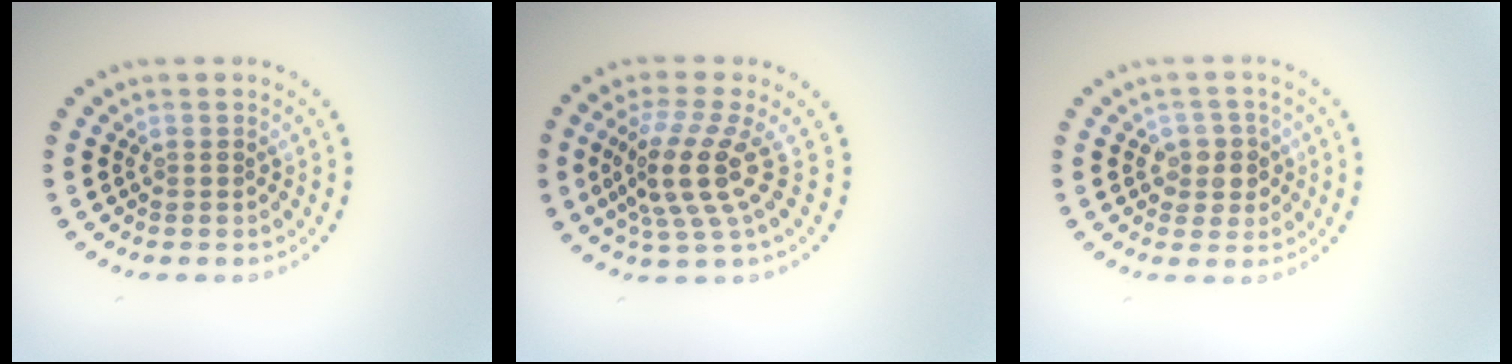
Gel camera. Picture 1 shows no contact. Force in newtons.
{"total": 4.6, "press": 3.5, "slide": 3.0}
{"total": 2.2, "press": 2.1, "slide": 0.7}